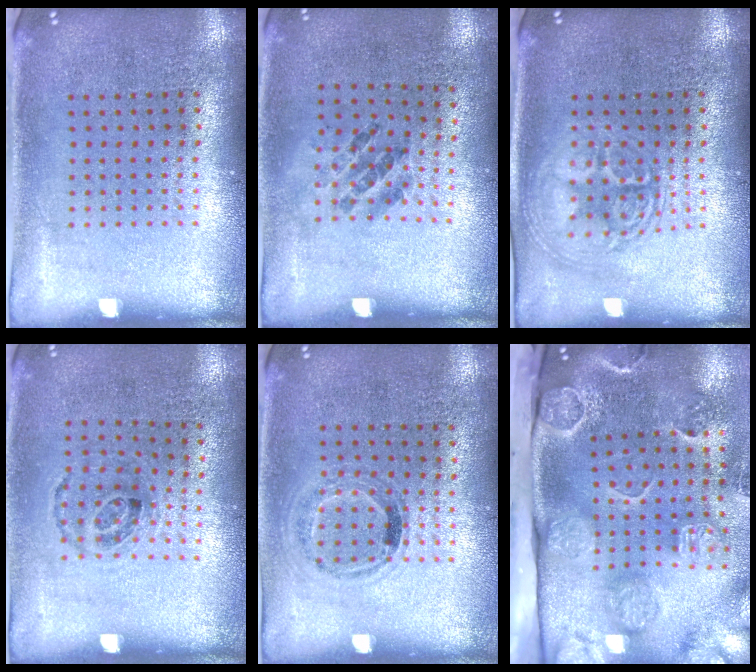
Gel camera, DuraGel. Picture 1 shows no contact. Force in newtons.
{"total": 1.2, "press": 0.7, "slide": 0.9}
{"total": 2.9, "press": 2.8, "slide": 0.4}
{"total": 1.0, "press": 0.6, "slide": 0.8}
{"total": 1.0, "press": 0.8, "slide": 0.7}
{"total": 4.7, "press": 3.3, "slide": 3.3}